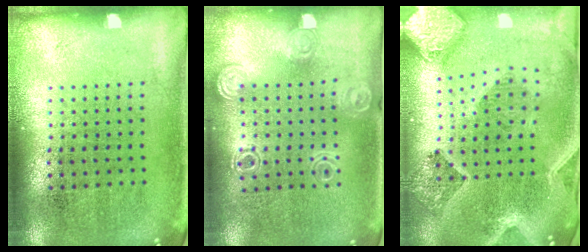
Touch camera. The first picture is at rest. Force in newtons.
{"total": 1.3, "press": 1.2, "slide": 0.3}
{"total": 2.6, "press": 2.4, "slide": 1.1}